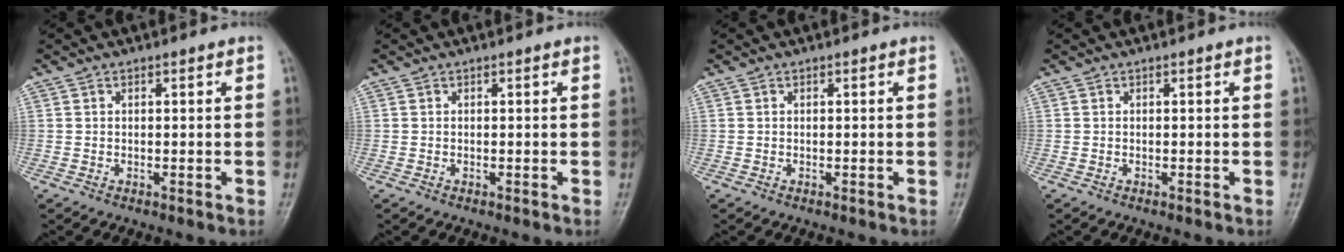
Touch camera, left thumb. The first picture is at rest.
{"total": 0.0}
{"total": 0.0}
{"total": 0.0}